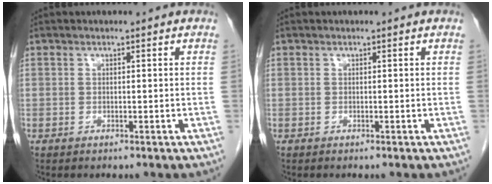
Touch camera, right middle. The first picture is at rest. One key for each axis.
{"total": 0.0}